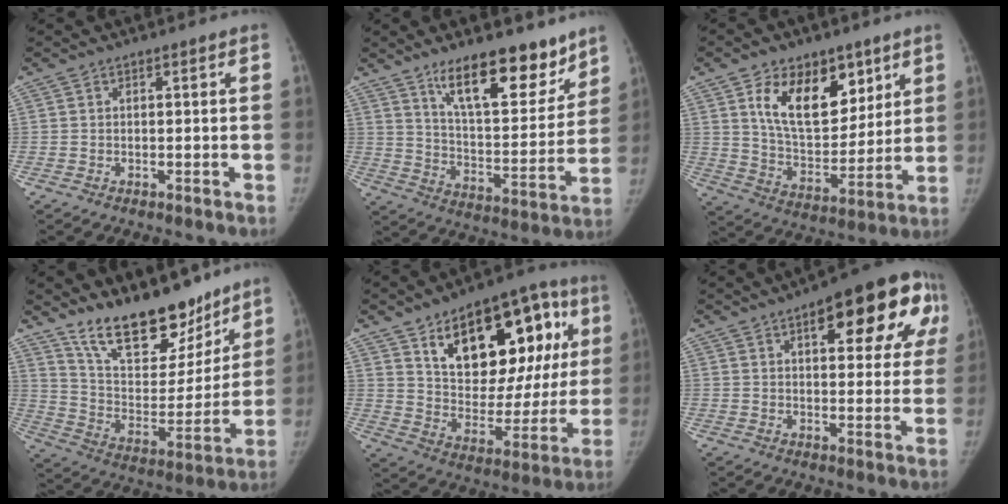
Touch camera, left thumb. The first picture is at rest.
{"total": 17.7, "force": [12.4, 6.4, 10.9], "torque": [-0.115, -0.091, 0.204]}
{"total": 16.5, "force": [8.1, 9.9, 10.5], "torque": [-0.122, -0.049, 0.152]}
{"total": 22.2, "force": [16.8, 9.4, 11.1], "torque": [-0.129, -0.097, 0.280]}
{"total": 26.7, "force": [10.4, 14.0, 20.2], "torque": [-0.238, -0.006, 0.162]}
{"total": 19.2, "force": [7.5, 7.7, 15.9], "torque": [-0.169, 0.008, 0.092]}